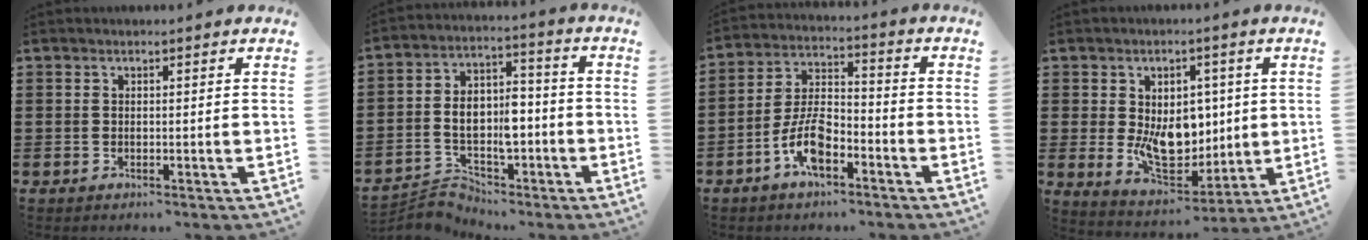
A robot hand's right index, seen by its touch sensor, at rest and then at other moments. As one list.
[{"total": 8.5, "force": [-2.6, 6.2, 5.2], "torque": [-0.101, 0.021, -0.048]}, {"total": 8.2, "force": [-4.2, 3.7, 6.1], "torque": [-0.132, 0.005, -0.079]}, {"total": 9.5, "force": [0.0, 6.6, 6.8], "torque": [-0.119, 0.000, 0.000]}]